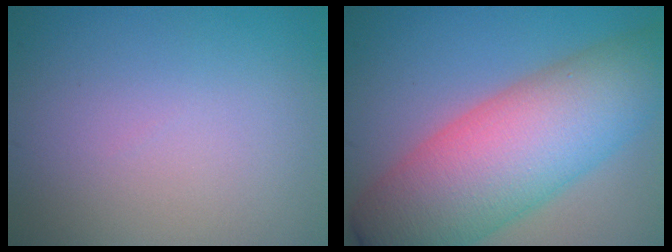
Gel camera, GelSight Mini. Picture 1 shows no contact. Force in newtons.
{"total": 12.0, "press": 12.0, "slide": 0.5}